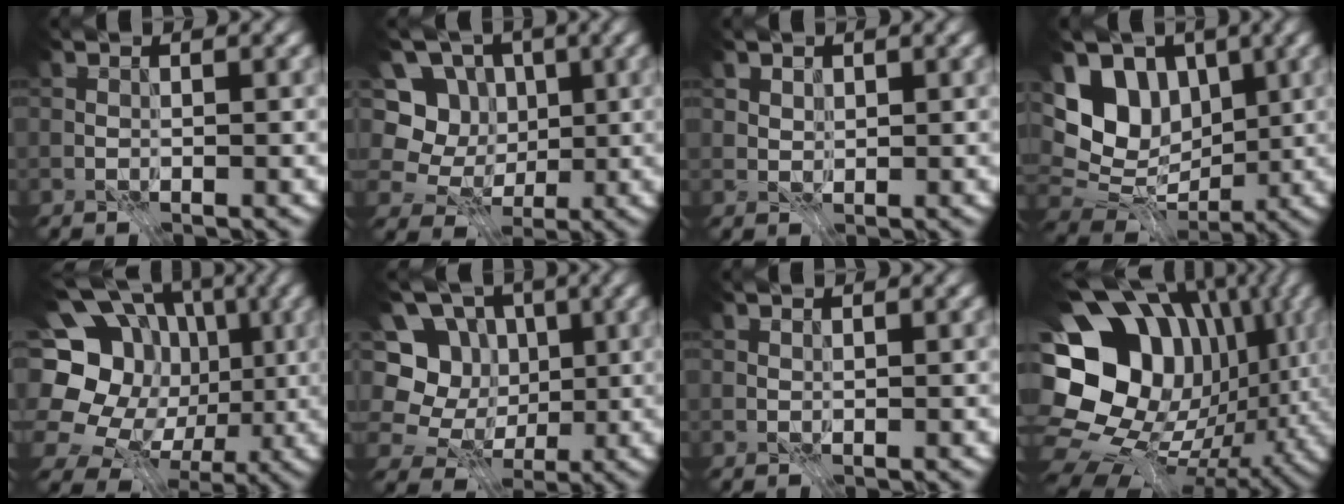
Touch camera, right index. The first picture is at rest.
{"total": 8.1, "force": [1.2, 7.4, 3.1], "torque": [-0.063, 0.026, -0.012]}
{"total": 1.9, "force": [1.3, 1.2, 0.6], "torque": [-0.012, -0.008, 0.033]}
{"total": 8.3, "force": [1.8, 6.3, 5.1], "torque": [-0.080, 0.001, 0.029]}
{"total": 19.4, "force": [2.1, 17.0, 9.0], "torque": [-0.206, 0.039, 0.025]}
{"total": 9.4, "force": [1.1, 8.5, 3.8], "torque": [-0.087, 0.039, -0.019]}
{"total": 0.0}
{"total": 20.1, "force": [2.4, 16.4, 11.5], "torque": [-0.205, -0.002, 0.054]}